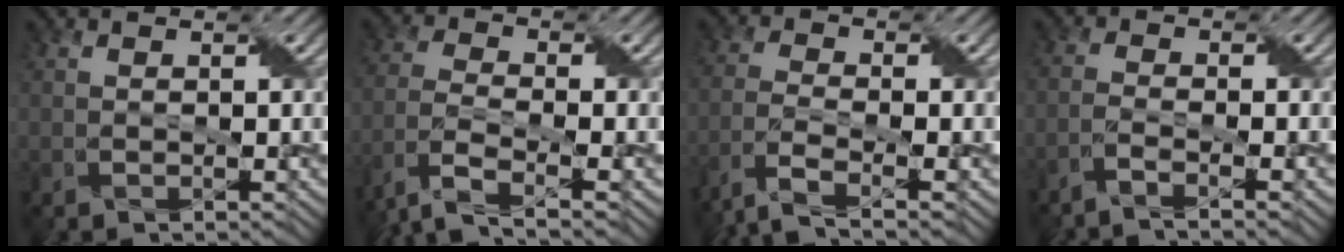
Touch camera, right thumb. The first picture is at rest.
{"total": 8.2, "force": [-6.0, 2.2, 5.0], "torque": [-0.117, -0.015, -0.119]}
{"total": 6.7, "force": [-4.9, 1.7, 4.2], "torque": [-0.089, -0.010, -0.102]}
{"total": 3.3, "force": [-2.5, 0.4, 2.1], "torque": [-0.034, 0.004, -0.062]}